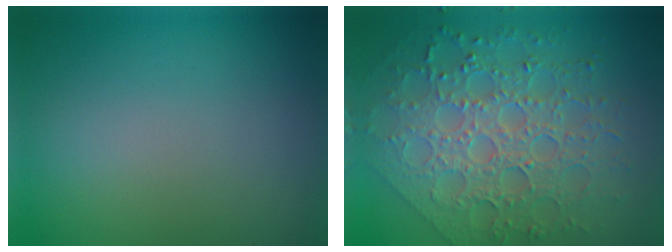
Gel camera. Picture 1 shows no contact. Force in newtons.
{"total": 8.8, "press": 6.3, "slide": 6.1}